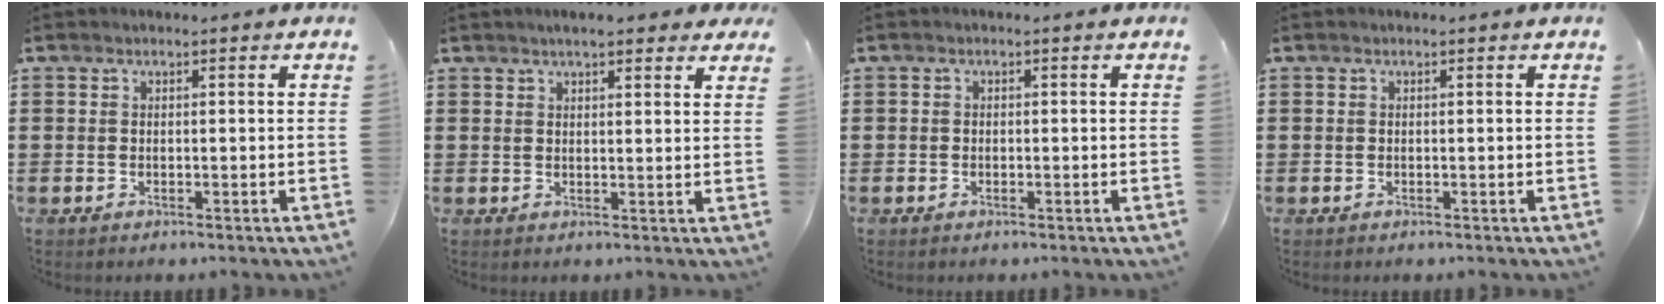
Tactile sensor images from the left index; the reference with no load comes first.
{"total": 3.2, "force": [2.5, 0.7, 1.8], "torque": [-0.042, 0.006, 0.044]}
{"total": 0.8, "force": [-0.6, 0.6, 0.2], "torque": [-0.005, 0.001, -0.012]}
{"total": 0.0}